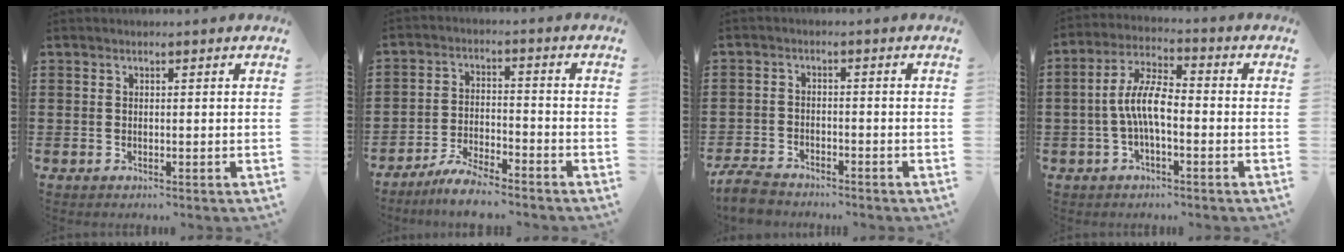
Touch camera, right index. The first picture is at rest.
{"total": 5.2, "force": [-5.0, 0.2, 1.6], "torque": [-0.042, -0.001, -0.098]}
{"total": 3.9, "force": [-3.7, 0.8, 1.1], "torque": [-0.042, -0.006, -0.079]}
{"total": 7.5, "force": [-1.4, 2.3, 7.0], "torque": [-0.156, -0.007, -0.032]}